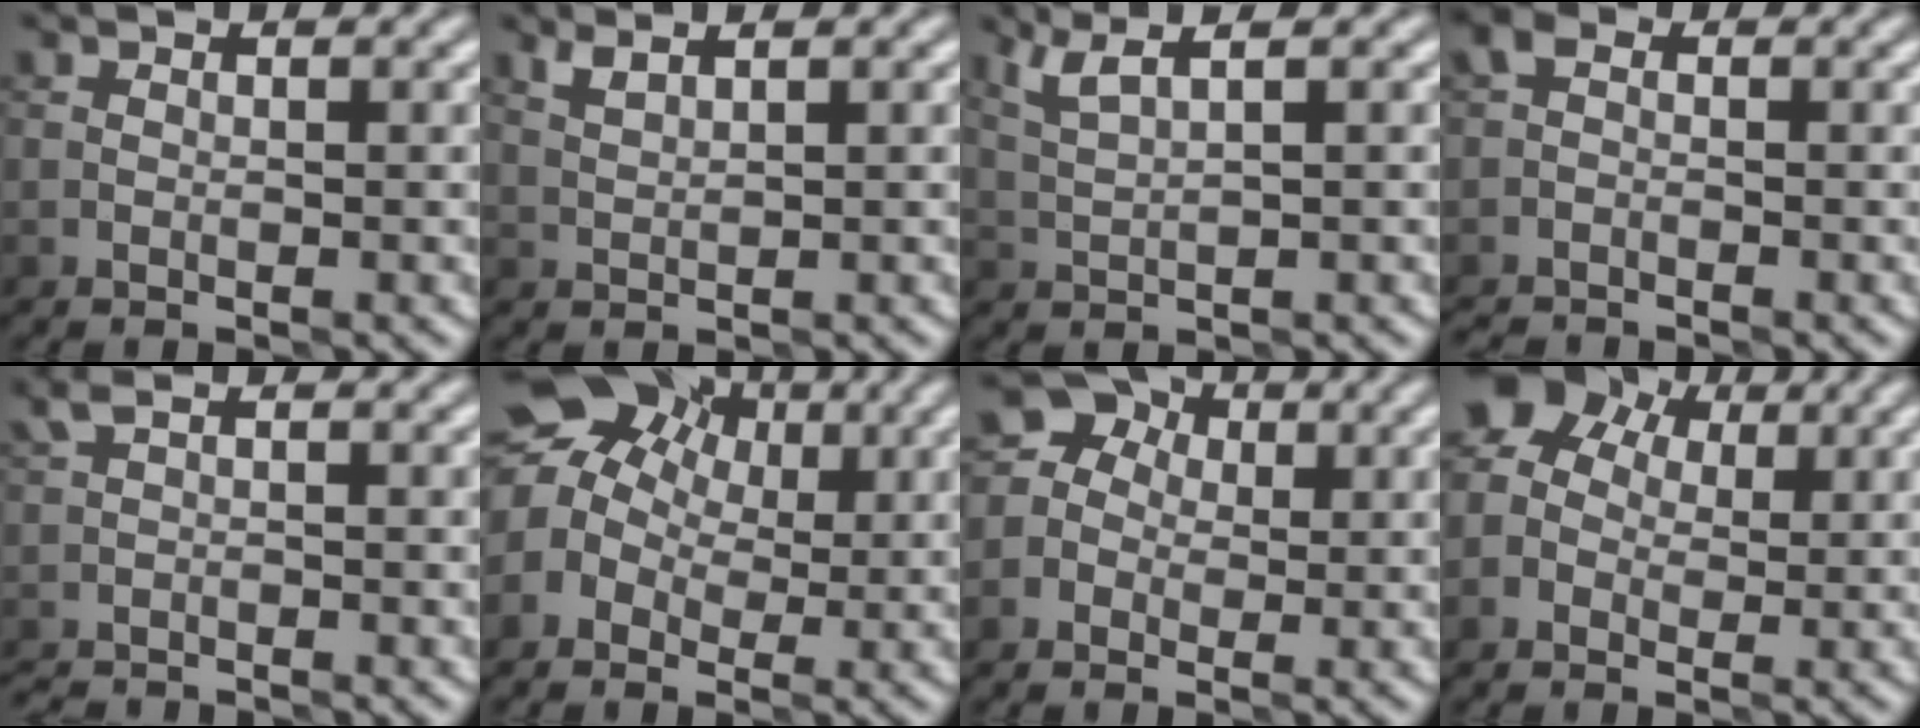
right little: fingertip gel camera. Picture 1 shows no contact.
{"total": 1.3, "force": [1.2, 0.1, 0.5], "torque": [-0.004, 0.005, 0.025]}
{"total": 2.9, "force": [2.1, 0.6, 2.0], "torque": [-0.028, 0.012, 0.035]}
{"total": 1.6, "force": [-1.6, 0.3, 0.3], "torque": [-0.007, -0.006, -0.039]}
{"total": 1.6, "force": [-1.5, 0.1, 0.5], "torque": [-0.006, -0.012, -0.032]}
{"total": 8.2, "force": [2.7, 6.3, 4.6], "torque": [-0.070, 0.041, 0.023]}
{"total": 5.9, "force": [1.0, 5.2, 2.5], "torque": [-0.009, 0.038, -0.025]}
{"total": 7.2, "force": [2.0, 5.5, 4.3], "torque": [-0.072, 0.039, 0.011]}